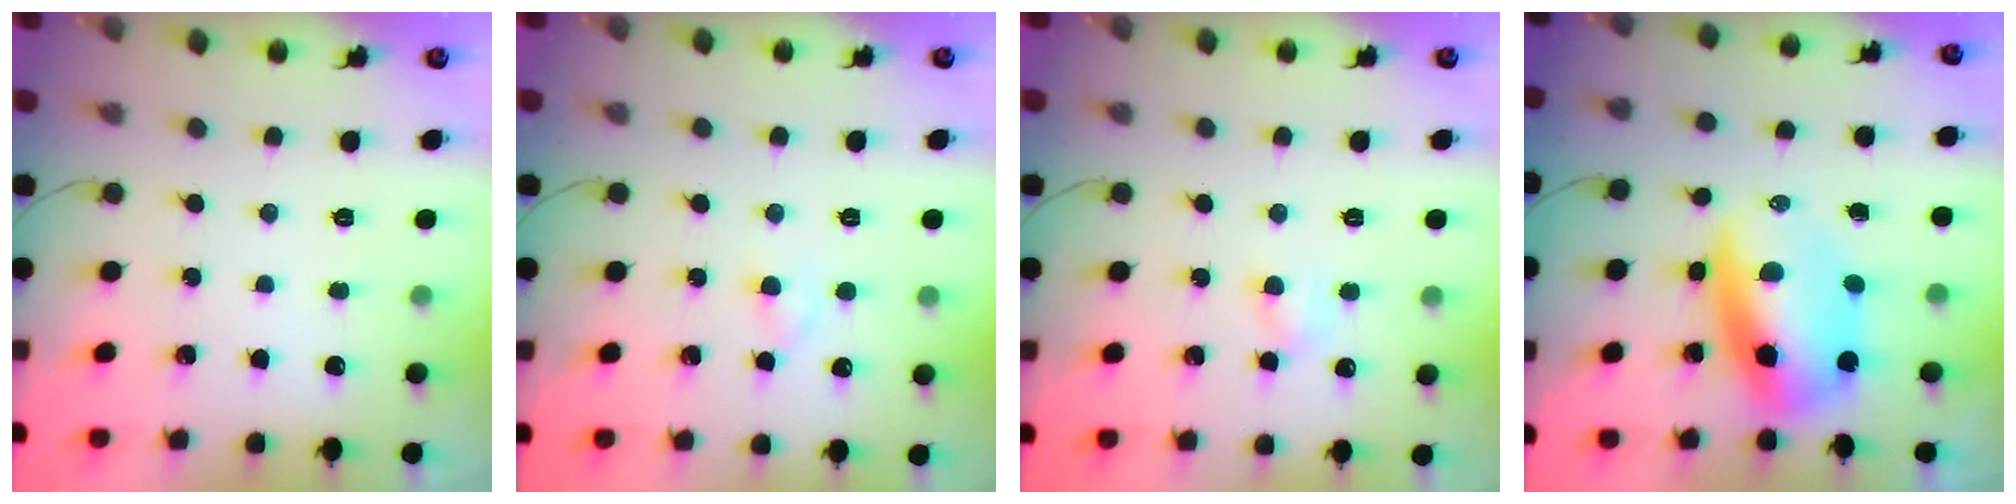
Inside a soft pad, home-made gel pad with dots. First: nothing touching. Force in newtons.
{"total": 2.1, "press": 1.8, "slide": 1.1}
{"total": 3.9, "press": 3.8, "slide": 0.8}
{"total": 10.7, "press": 10.3, "slide": 2.9}